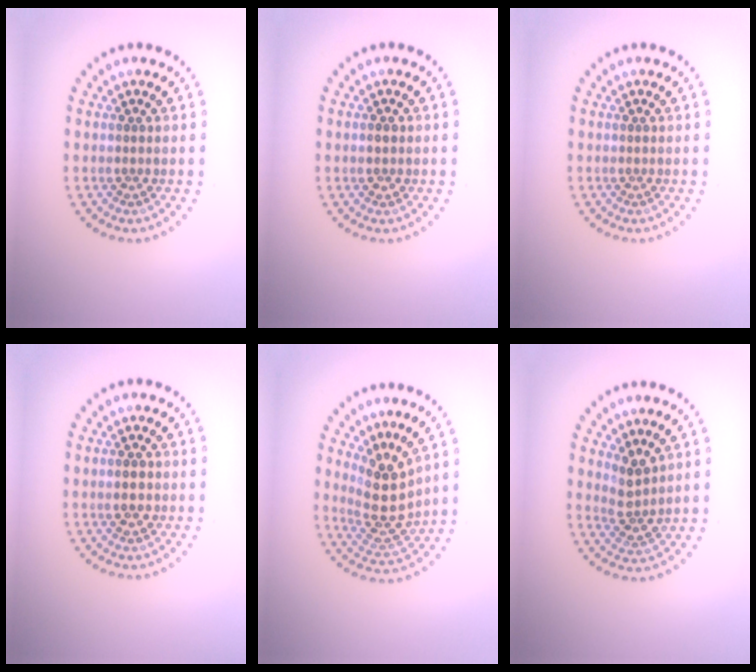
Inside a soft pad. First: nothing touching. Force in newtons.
{"total": 1.2, "press": 1.2, "slide": 0.1}
{"total": 0.0}
{"total": 2.2, "press": 2.2, "slide": 0.1}
{"total": 4.2, "press": 3.7, "slide": 2.1}
{"total": 2.6, "press": 2.0, "slide": 1.7}